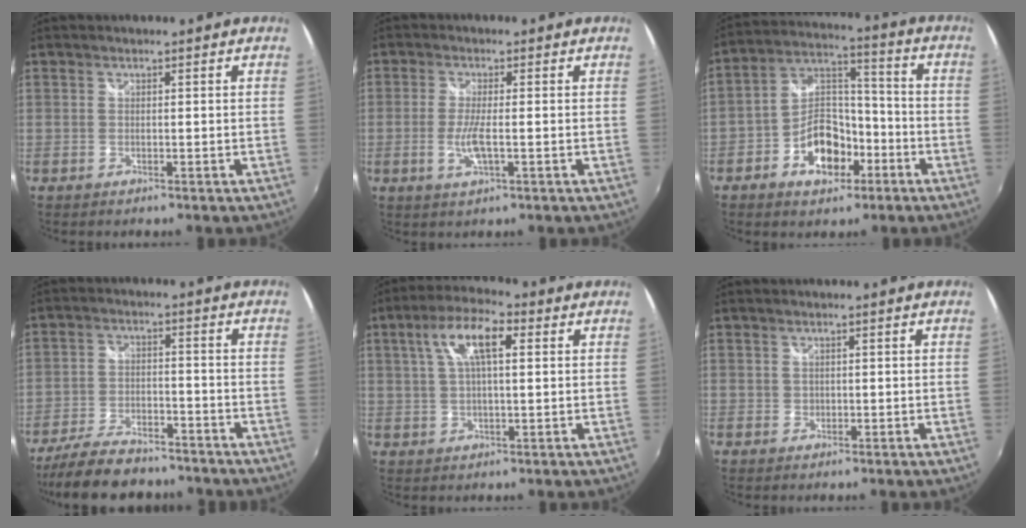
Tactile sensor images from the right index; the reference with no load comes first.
{"total": 4.5, "force": [-1.0, 0.6, 4.4], "torque": [-0.092, -0.008, -0.022]}
{"total": 11.7, "force": [-5.5, 7.0, 7.5], "torque": [-0.142, 0.033, -0.085]}
{"total": 14.3, "force": [-11.9, 4.8, 6.3], "torque": [-0.146, -0.014, -0.192]}
{"total": 9.1, "force": [3.0, 3.0, 8.0], "torque": [-0.153, 0.022, 0.053]}
{"total": 0.9, "force": [0.1, 0.8, 0.1], "torque": [0.001, 0.000, 0.002]}